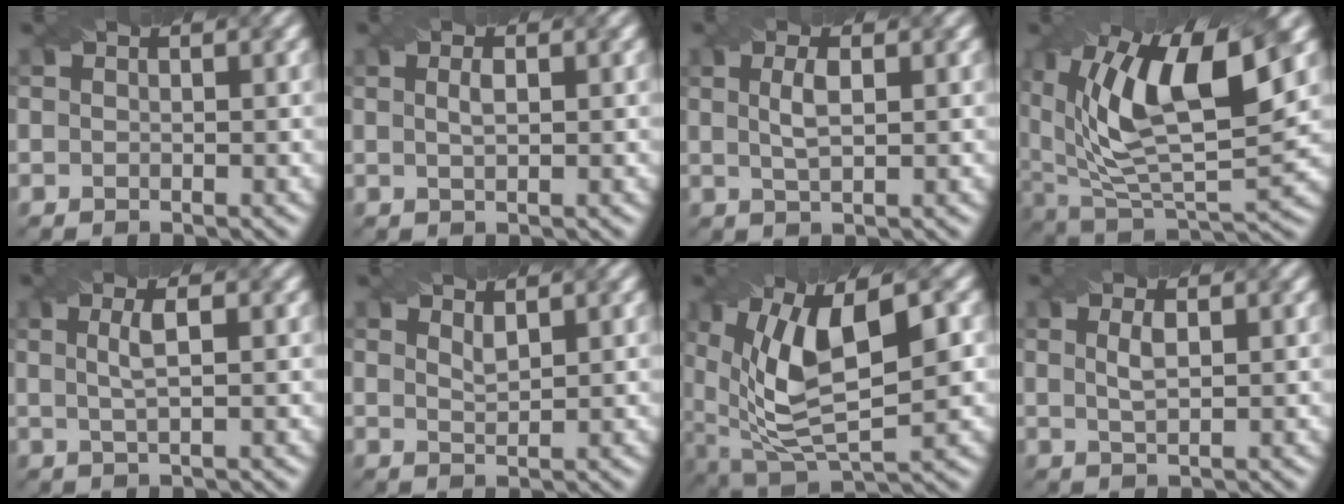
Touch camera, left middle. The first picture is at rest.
{"total": 1.2, "force": [0.3, 0.4, 1.1], "torque": [-0.022, 0.001, 0.007]}
{"total": 2.2, "force": [0.5, 0.7, 2.0], "torque": [-0.041, 0.003, 0.012]}
{"total": 14.2, "force": [5.5, 5.5, 11.9], "torque": [-0.213, 0.008, 0.092]}
{"total": 2.5, "force": [0.5, 0.7, 2.4], "torque": [-0.040, 0.004, 0.009]}
{"total": 1.2, "force": [0.9, 0.3, 0.7], "torque": [-0.017, -0.003, 0.019]}
{"total": 11.3, "force": [2.1, 5.0, 9.9], "torque": [-0.185, -0.002, 0.038]}
{"total": 1.9, "force": [0.6, 0.6, 1.6], "torque": [-0.033, 0.001, 0.014]}